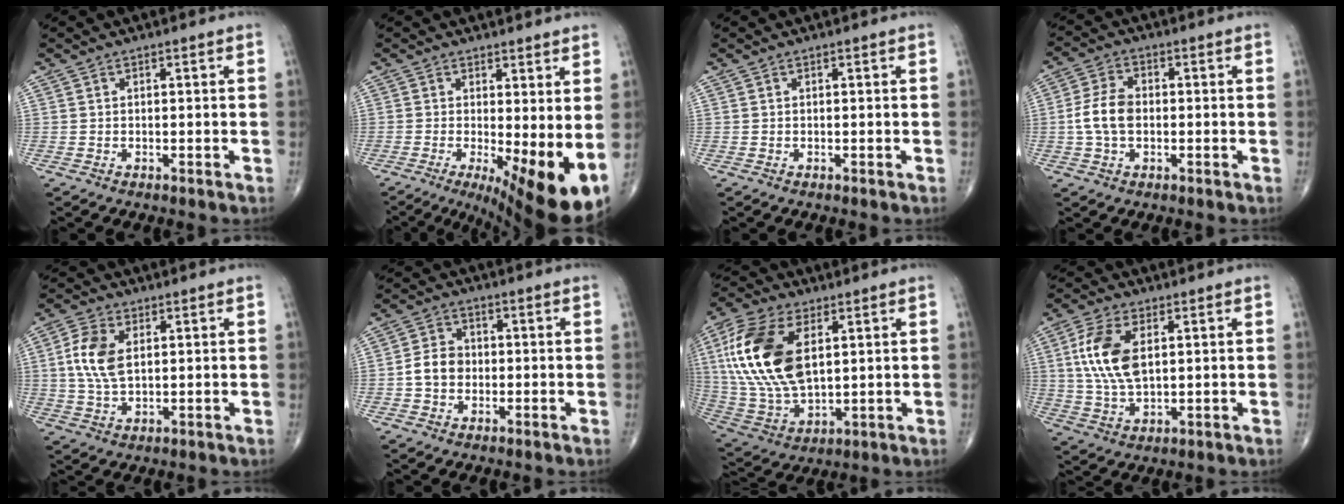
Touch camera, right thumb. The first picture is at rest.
{"total": 12.3, "force": [-1.2, 3.7, 11.6], "torque": [-0.170, -0.025, -0.007]}
{"total": 0.0}
{"total": 7.1, "force": [-0.5, 4.6, 5.5], "torque": [-0.112, 0.015, -0.013]}
{"total": 8.4, "force": [1.6, 4.8, 6.7], "torque": [-0.143, -0.001, 0.032]}
{"total": 5.4, "force": [-0.7, 4.4, 3.1], "torque": [-0.046, 0.015, -0.020]}
{"total": 21.2, "force": [5.1, 11.6, 17.0], "torque": [-0.353, -0.015, 0.096]}
{"total": 11.3, "force": [2.5, 6.0, 9.3], "torque": [-0.191, -0.005, 0.049]}